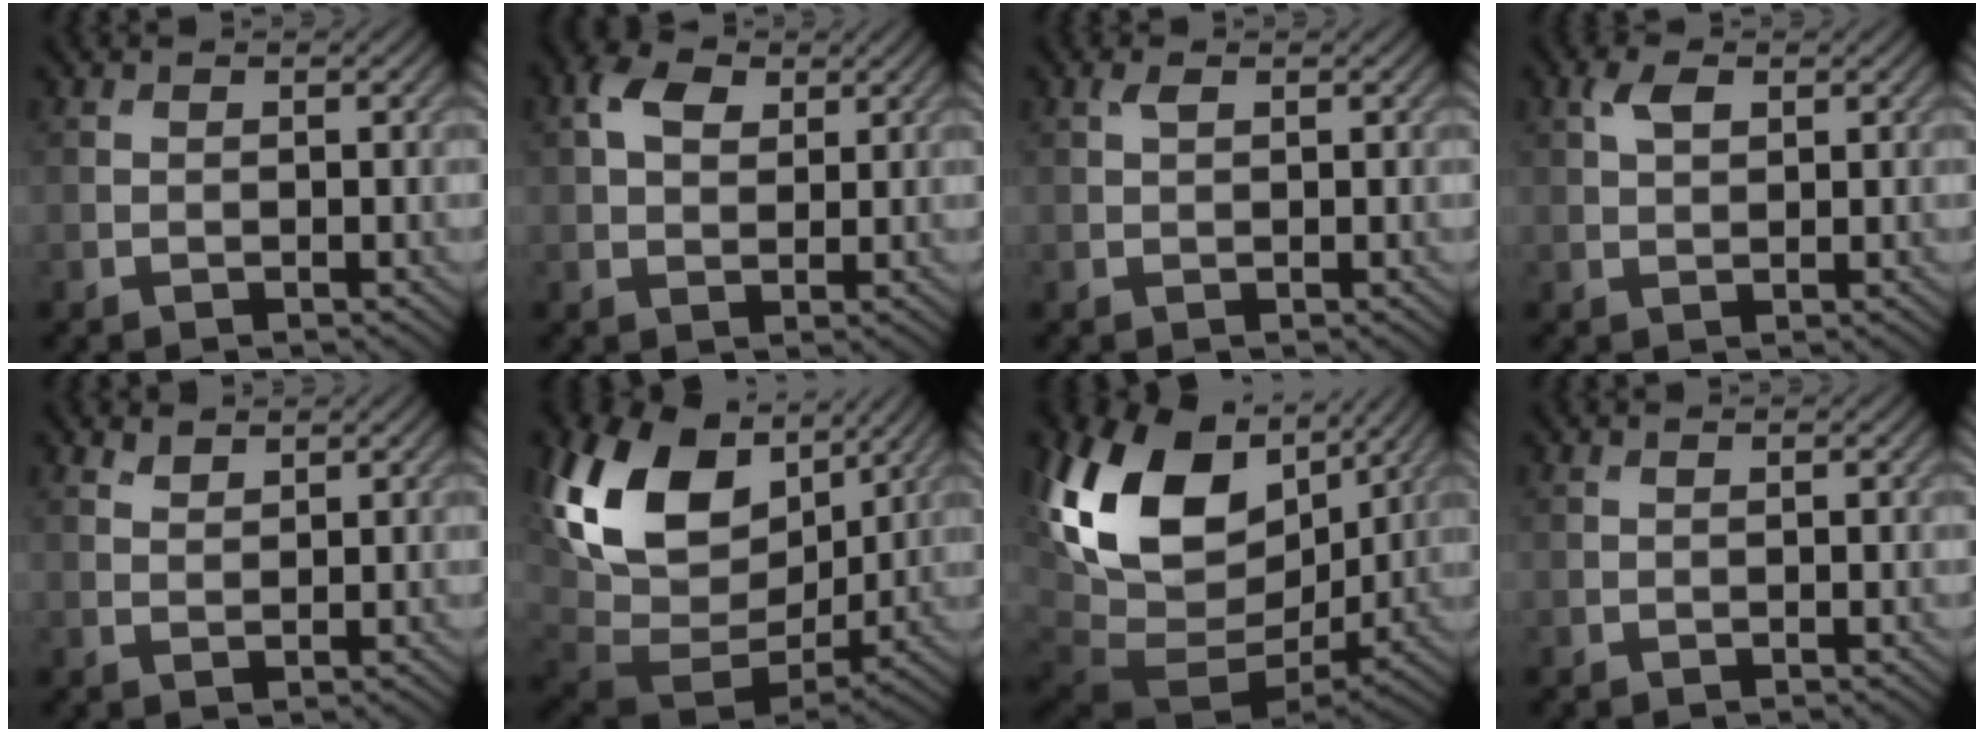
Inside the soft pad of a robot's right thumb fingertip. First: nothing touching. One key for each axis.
{"total": 4.6, "fx": 1.8, "fy": 3.0, "fz": 3.0, "tx": -0.066, "ty": 0.008, "tz": 0.029}
{"total": 1.0, "fx": 0.5, "fy": 0.4, "fz": 0.7, "tx": -0.019, "ty": 0.001, "tz": 0.010}
{"total": 2.6, "fx": 1.1, "fy": 1.4, "fz": 1.8, "tx": -0.040, "ty": 0.005, "tz": 0.021}
{"total": 1.5, "fx": 1.3, "fy": 0.5, "fz": 0.5, "tx": -0.016, "ty": -0.001, "tz": 0.030}
{"total": 18.4, "fx": 5.8, "fy": 12.3, "fz": 12.3, "tx": -0.277, "ty": -0.007, "tz": 0.130}
{"total": 20.2, "fx": 5.1, "fy": 13.7, "fz": 14.0, "tx": -0.287, "ty": -0.012, "tz": 0.118}
{"total": 0.0}